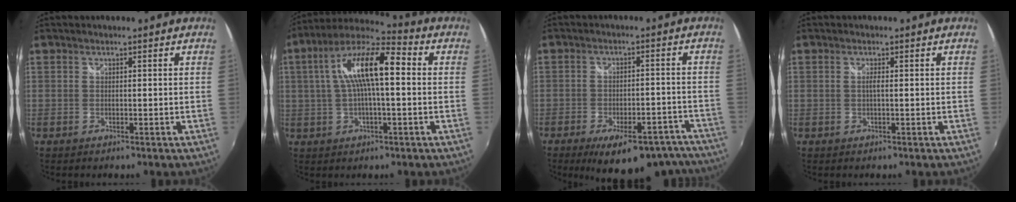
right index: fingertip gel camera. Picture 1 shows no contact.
{"total": 14.1, "force": [1.6, 4.1, 13.4], "torque": [-0.250, 0.025, 0.019]}
{"total": 17.4, "force": [-13.8, 6.5, 8.3], "torque": [-0.129, 0.003, -0.167]}
{"total": 0.9, "force": [0.0, -0.2, 0.8], "torque": [-0.016, 0.000, -0.001]}